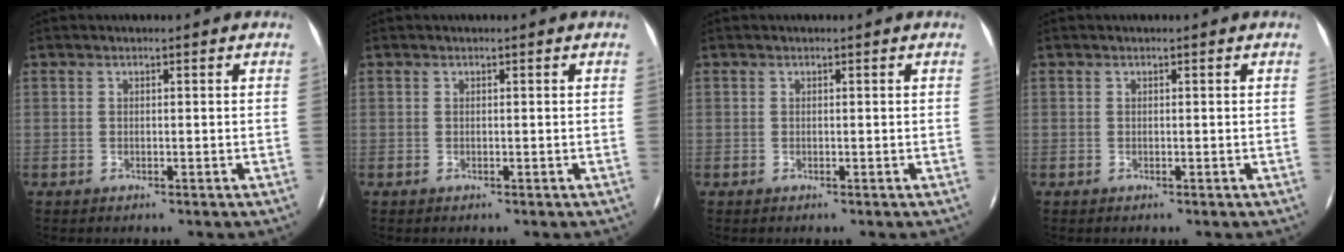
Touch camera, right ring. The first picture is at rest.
{"total": 0.0}
{"total": 0.0}
{"total": 0.0}